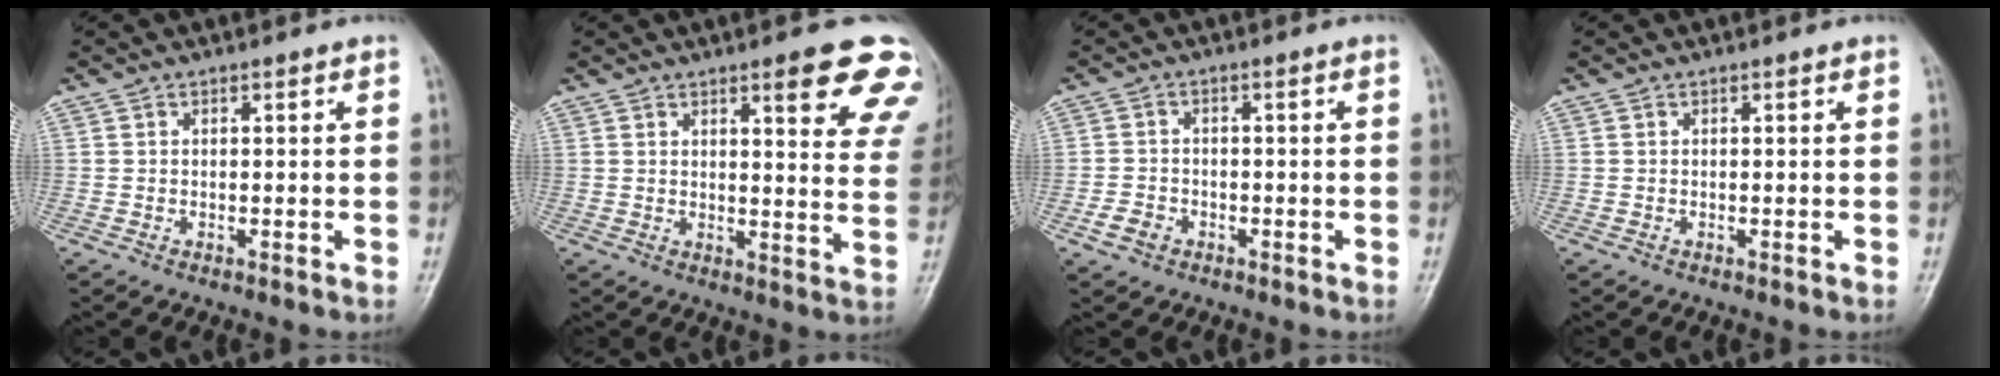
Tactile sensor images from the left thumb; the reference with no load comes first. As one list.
[{"total": 14.8, "force": [9.2, 3.9, 10.9], "torque": [-0.096, -0.042, 0.097]}, {"total": 3.4, "force": [-1.7, 2.6, 1.4], "torque": [-0.023, 0.012, -0.031]}, {"total": 0.0}]